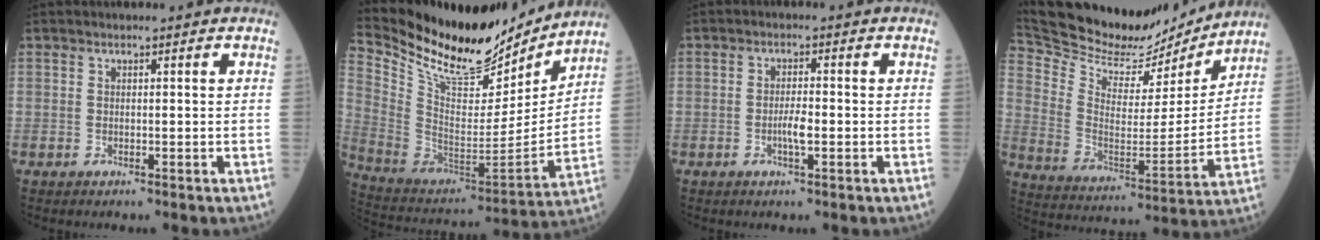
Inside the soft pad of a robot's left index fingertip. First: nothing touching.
{"total": 22.5, "force": [20.0, 5.2, 8.8], "torque": [-0.171, -0.037, 0.334]}
{"total": 2.5, "force": [-0.9, 0.4, 2.3], "torque": [-0.043, -0.002, -0.018]}
{"total": 18.7, "force": [17.8, 4.3, 3.8], "torque": [-0.084, -0.034, 0.286]}